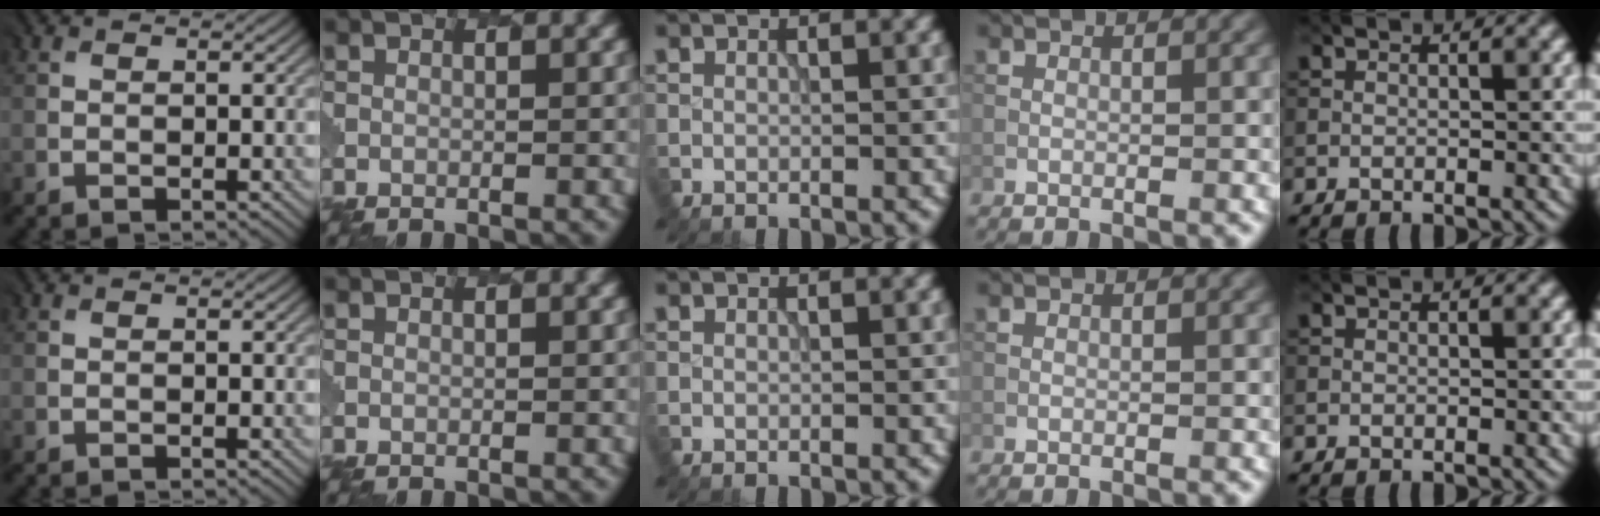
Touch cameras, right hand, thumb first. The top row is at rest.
{}